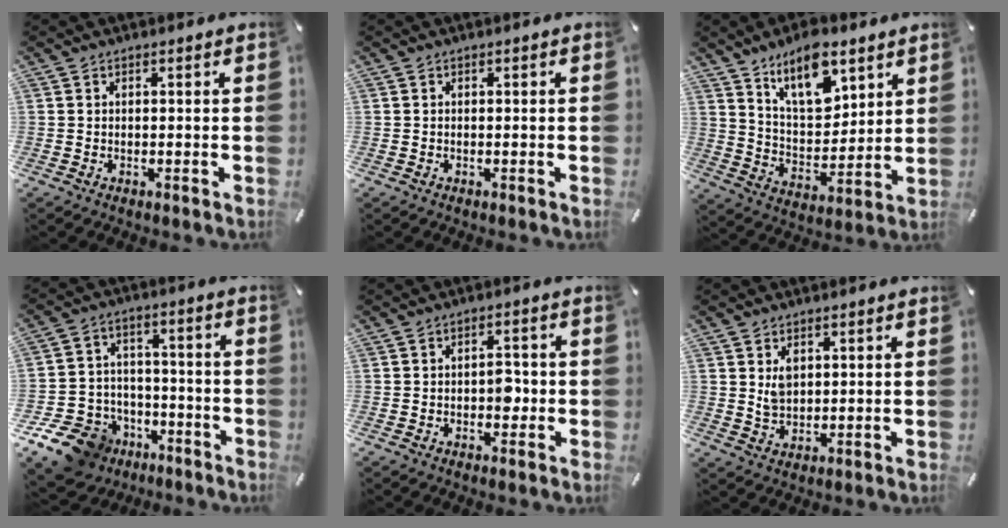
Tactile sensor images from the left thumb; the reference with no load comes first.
{"total": 0.0}
{"total": 13.9, "force": [9.2, 7.1, 7.8], "torque": [-0.128, -0.043, 0.166]}
{"total": 13.0, "force": [-8.3, 9.3, 3.6], "torque": [-0.064, 0.057, -0.143]}
{"total": 4.2, "force": [-0.5, 2.7, 3.2], "torque": [-0.033, -0.001, -0.014]}
{"total": 3.8, "force": [1.8, 2.8, 1.9], "torque": [-0.034, -0.001, 0.032]}